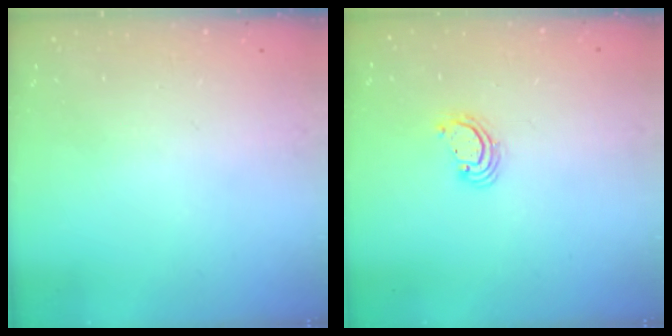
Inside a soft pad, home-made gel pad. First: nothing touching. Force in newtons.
{"total": 2.6, "press": 2.6, "slide": 0.1}